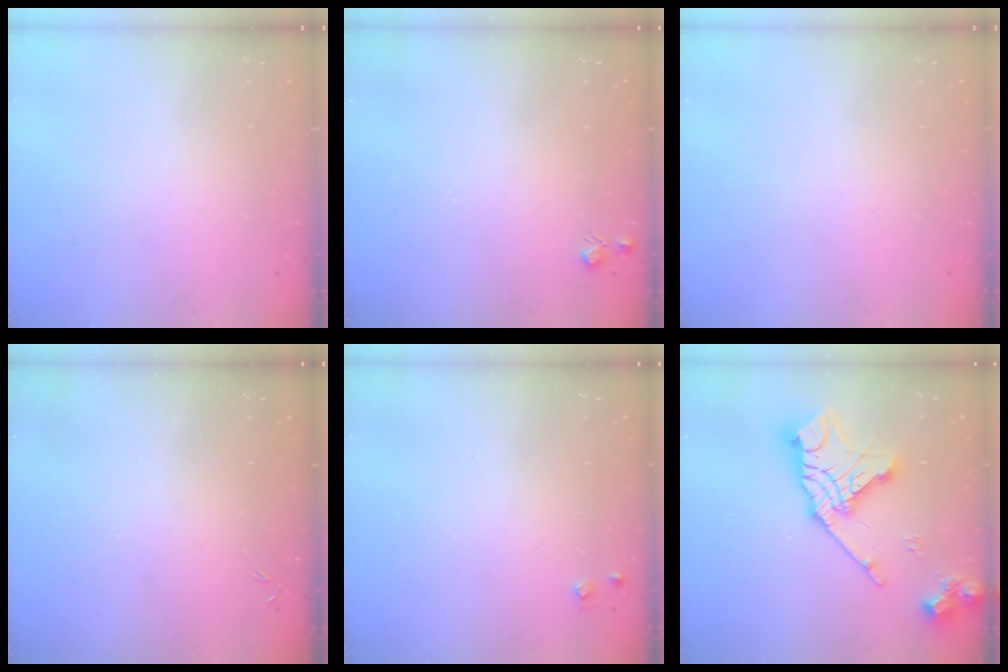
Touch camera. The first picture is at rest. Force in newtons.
{"total": 4.0, "press": 3.9, "slide": 0.7}
{"total": 0.0}
{"total": 0.0}
{"total": 3.7, "press": 3.6, "slide": 0.5}
{"total": 21.4, "press": 21.3, "slide": 2.1}